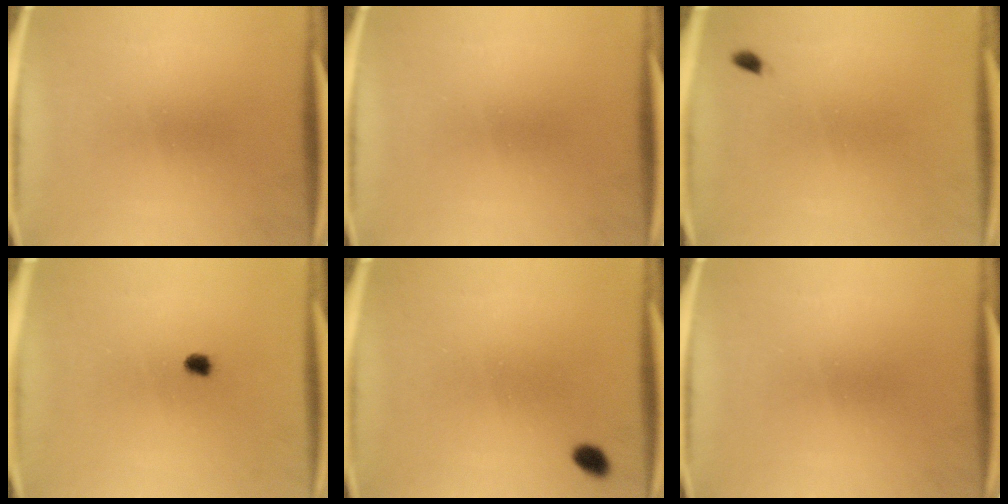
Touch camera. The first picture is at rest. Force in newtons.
{"total": 0.0}
{"total": 0.7}
{"total": 1.7}
{"total": 1.9}
{"total": 0.0}